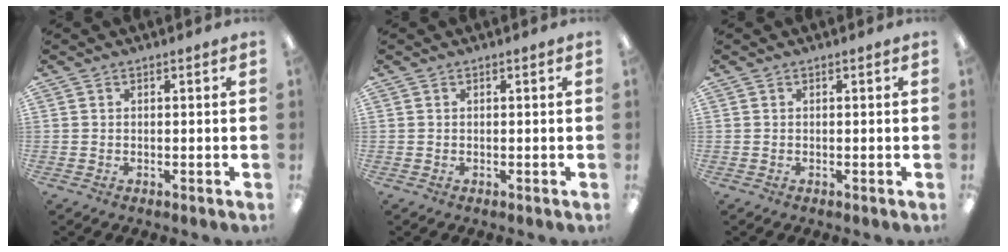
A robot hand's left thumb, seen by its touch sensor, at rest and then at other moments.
{"total": 0.0}
{"total": 0.0}